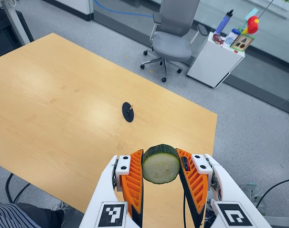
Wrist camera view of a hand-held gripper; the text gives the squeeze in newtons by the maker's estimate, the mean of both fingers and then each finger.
{"total": 11.2, "left": 10.9, "right": 11.5}